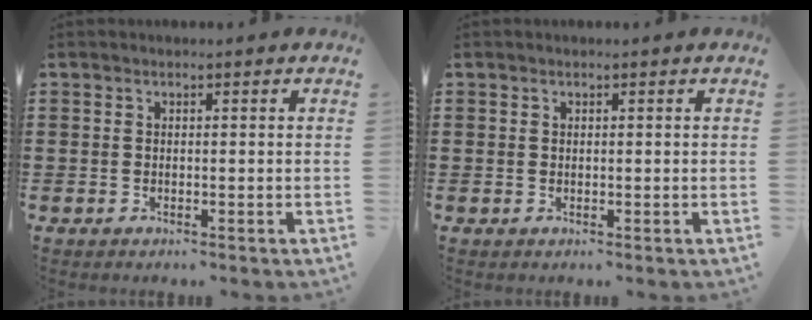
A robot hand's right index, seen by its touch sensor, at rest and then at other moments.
{"total": 0.0}